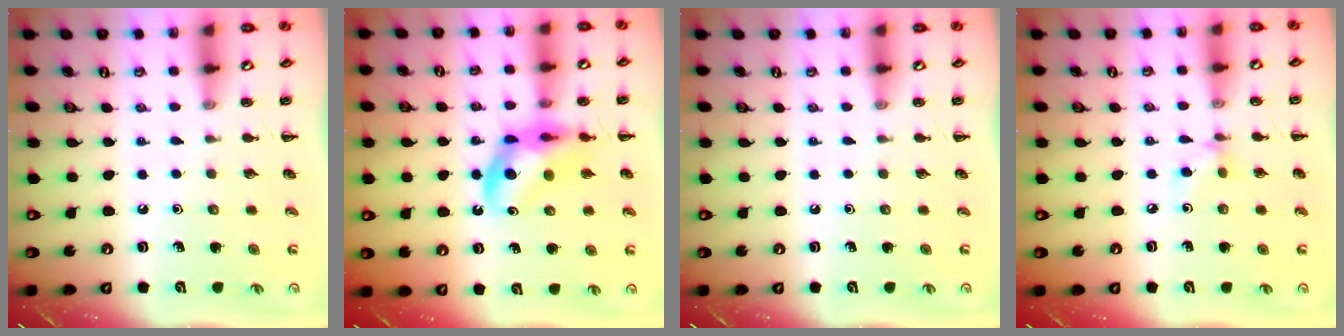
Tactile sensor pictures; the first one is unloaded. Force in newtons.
{"total": 11.3, "press": 10.8, "slide": 3.2}
{"total": 0.0}
{"total": 3.9, "press": 3.8, "slide": 0.8}